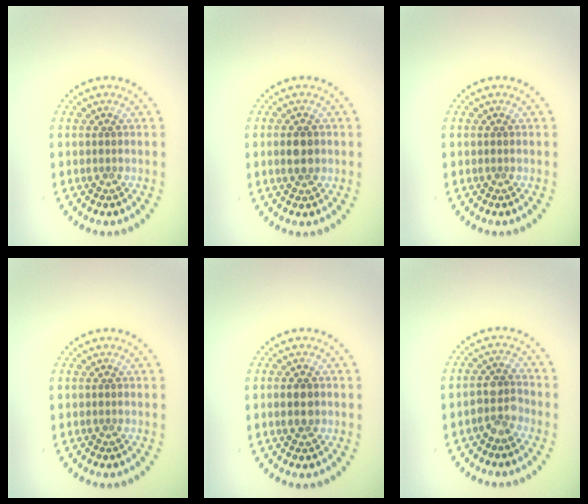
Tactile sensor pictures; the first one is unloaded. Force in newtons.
{"total": 1.8, "press": 1.8, "slide": 0.1}
{"total": 0.0}
{"total": 0.0}
{"total": 2.4, "press": 2.4, "slide": 0.1}
{"total": 2.4, "press": 2.2, "slide": 1.1}